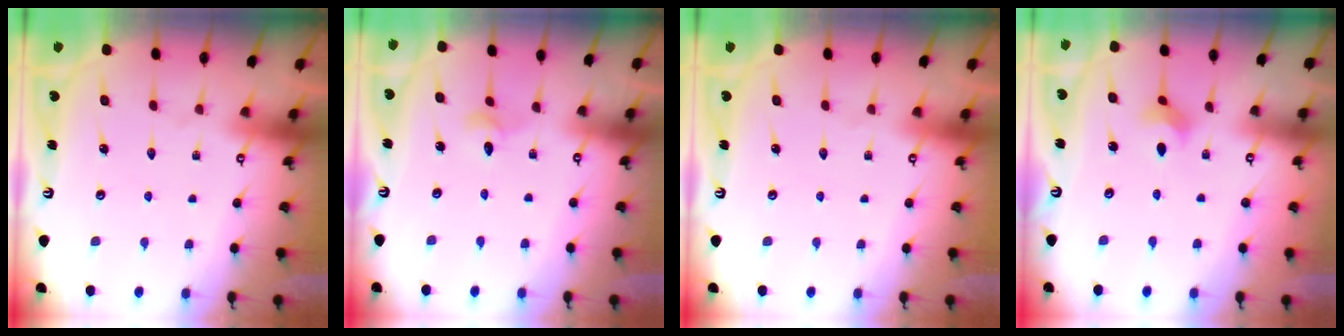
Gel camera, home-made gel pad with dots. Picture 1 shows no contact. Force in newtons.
{"total": 2.8, "press": 2.8, "slide": 0.3}
{"total": 0.0}
{"total": 2.5, "press": 2.4, "slide": 0.5}